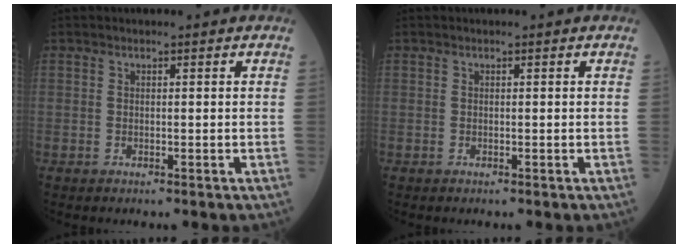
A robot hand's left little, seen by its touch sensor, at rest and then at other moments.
{"total": 0.0}